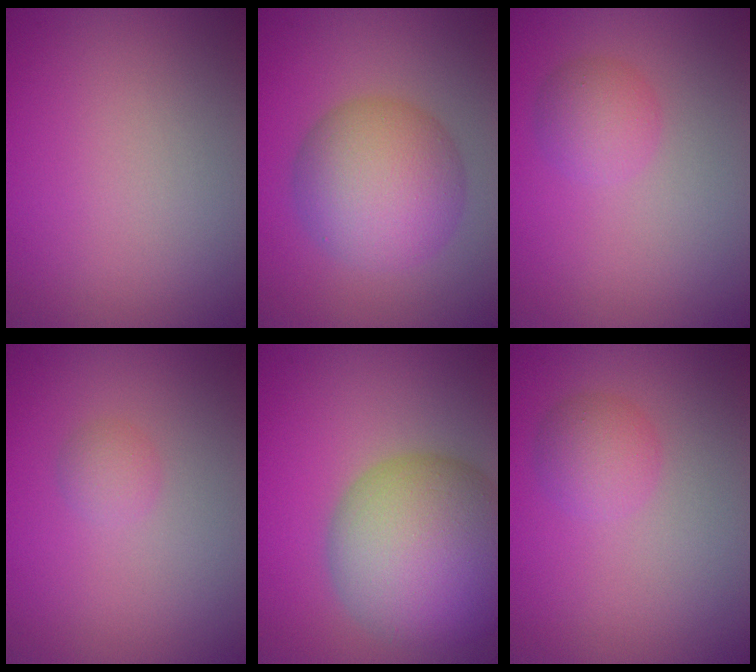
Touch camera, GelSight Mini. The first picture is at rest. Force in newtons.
{"total": 8.0, "press": 8.0, "slide": 0.0}
{"total": 2.4, "press": 2.4, "slide": 0.1}
{"total": 1.2, "press": 1.2, "slide": 0.0}
{"total": 13.3, "press": 13.2, "slide": 0.9}
{"total": 2.4, "press": 2.4, "slide": 0.1}